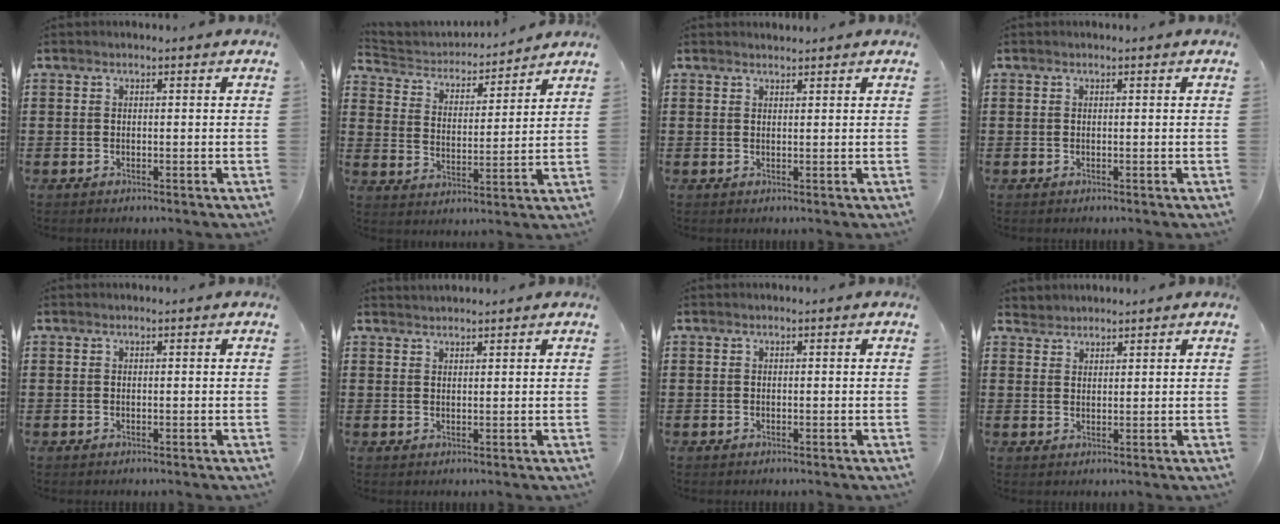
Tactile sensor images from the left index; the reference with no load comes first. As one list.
[{"total": 3.5, "force": [3.3, 0.9, 0.0], "torque": [-0.026, -0.028, 0.050]}, {"total": 1.0, "force": [1.0, 0.1, 0.0], "torque": [-0.002, -0.001, 0.020]}, {"total": 0.0}, {"total": 0.0}, {"total": 1.2, "force": [1.2, 0.1, 0.0], "torque": [-0.002, 0.000, 0.025]}, {"total": 0.0}, {"total": 1.8, "force": [1.7, 0.5, -0.3], "torque": [0.001, 0.003, 0.036]}]